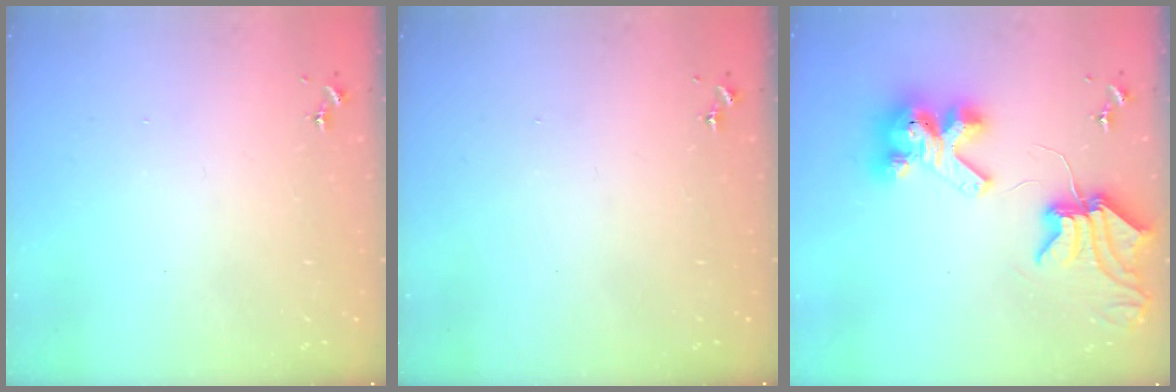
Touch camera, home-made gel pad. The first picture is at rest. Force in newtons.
{"total": 1.3, "press": 1.0, "slide": 0.9}
{"total": 12.1, "press": 12.0, "slide": 1.5}